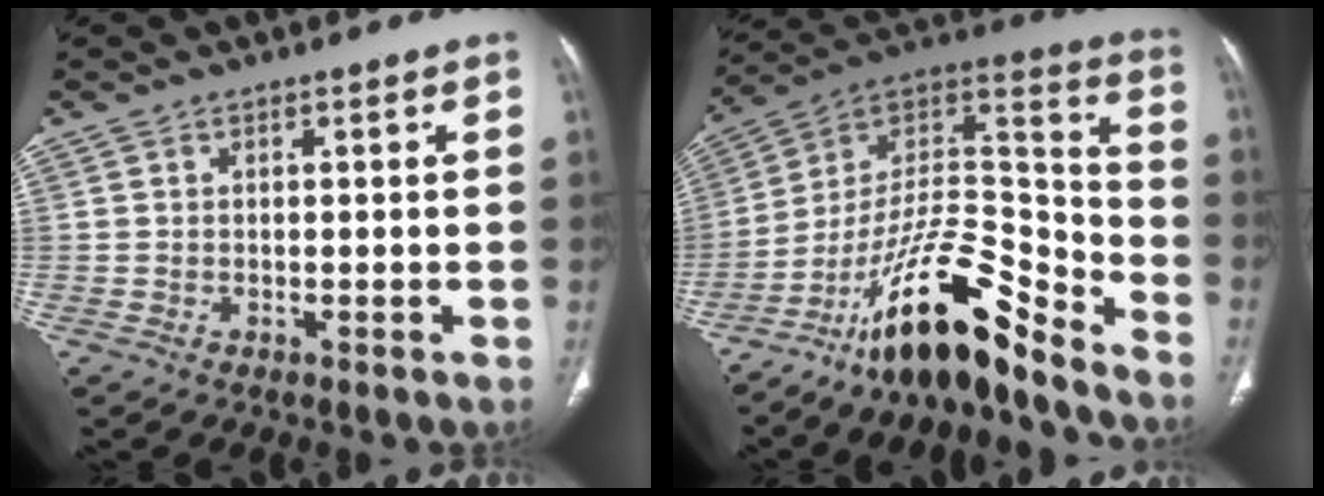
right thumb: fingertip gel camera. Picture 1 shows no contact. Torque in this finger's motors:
{"motor_torque": [3.38, 1.63, 1.48, -1.29, 0.60]}